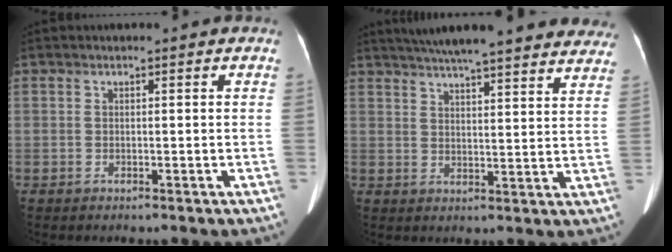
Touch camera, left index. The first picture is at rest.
{"total": 26.4, "force": [23.2, 3.8, 12.2], "torque": [-0.192, -0.013, 0.282]}